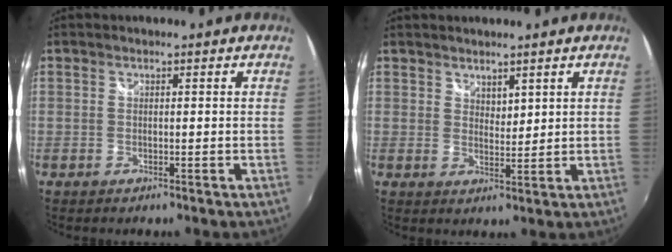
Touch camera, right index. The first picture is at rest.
{"total": 2.6, "force": [2.2, 1.2, 0.8], "torque": [-0.009, -0.001, 0.039]}